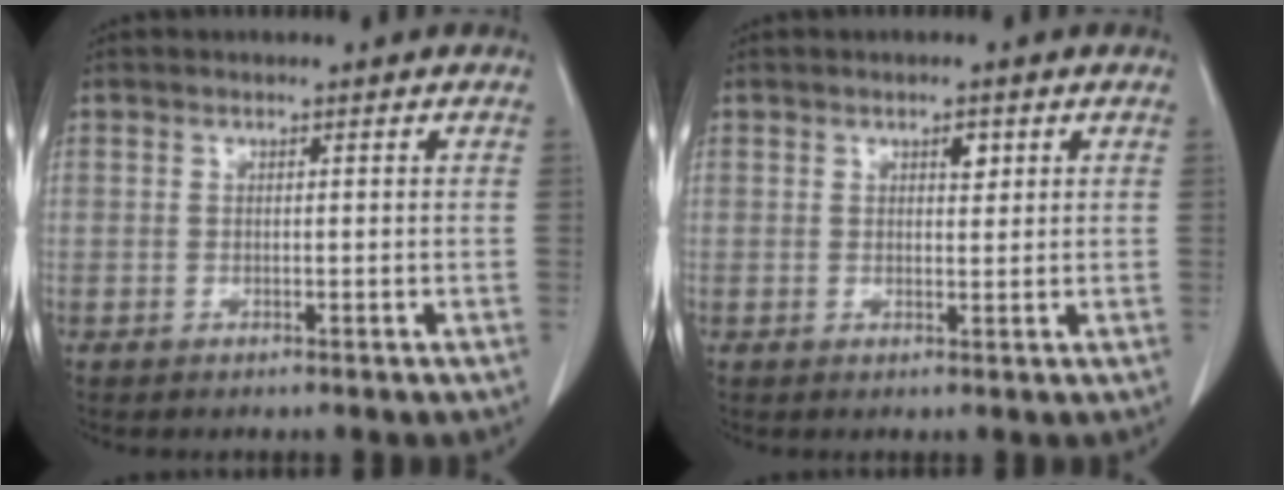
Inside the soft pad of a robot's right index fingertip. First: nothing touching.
{"total": 1.8, "force": [0.9, 0.8, 1.4], "torque": [-0.018, -0.002, 0.012]}